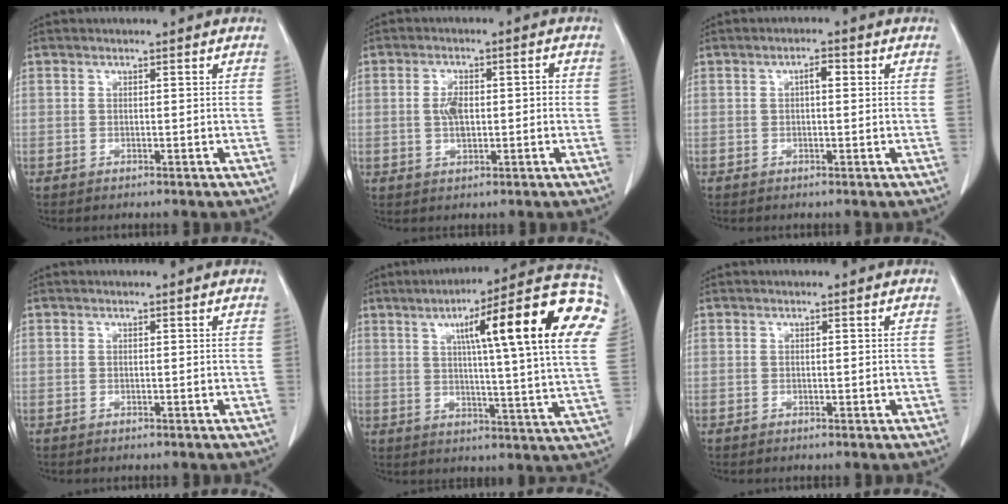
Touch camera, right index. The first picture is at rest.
{"total": 4.7, "force": [-0.1, 2.1, 4.2], "torque": [-0.081, 0.012, -0.001]}
{"total": 2.0, "force": [0.4, 0.6, 1.8], "torque": [-0.030, 0.005, 0.005]}
{"total": 0.0}
{"total": 23.8, "force": [7.4, 1.1, 22.6], "torque": [-0.263, 0.038, 0.092]}
{"total": 0.8, "force": [0.0, 0.3, 0.7], "torque": [-0.012, -0.002, 0.001]}